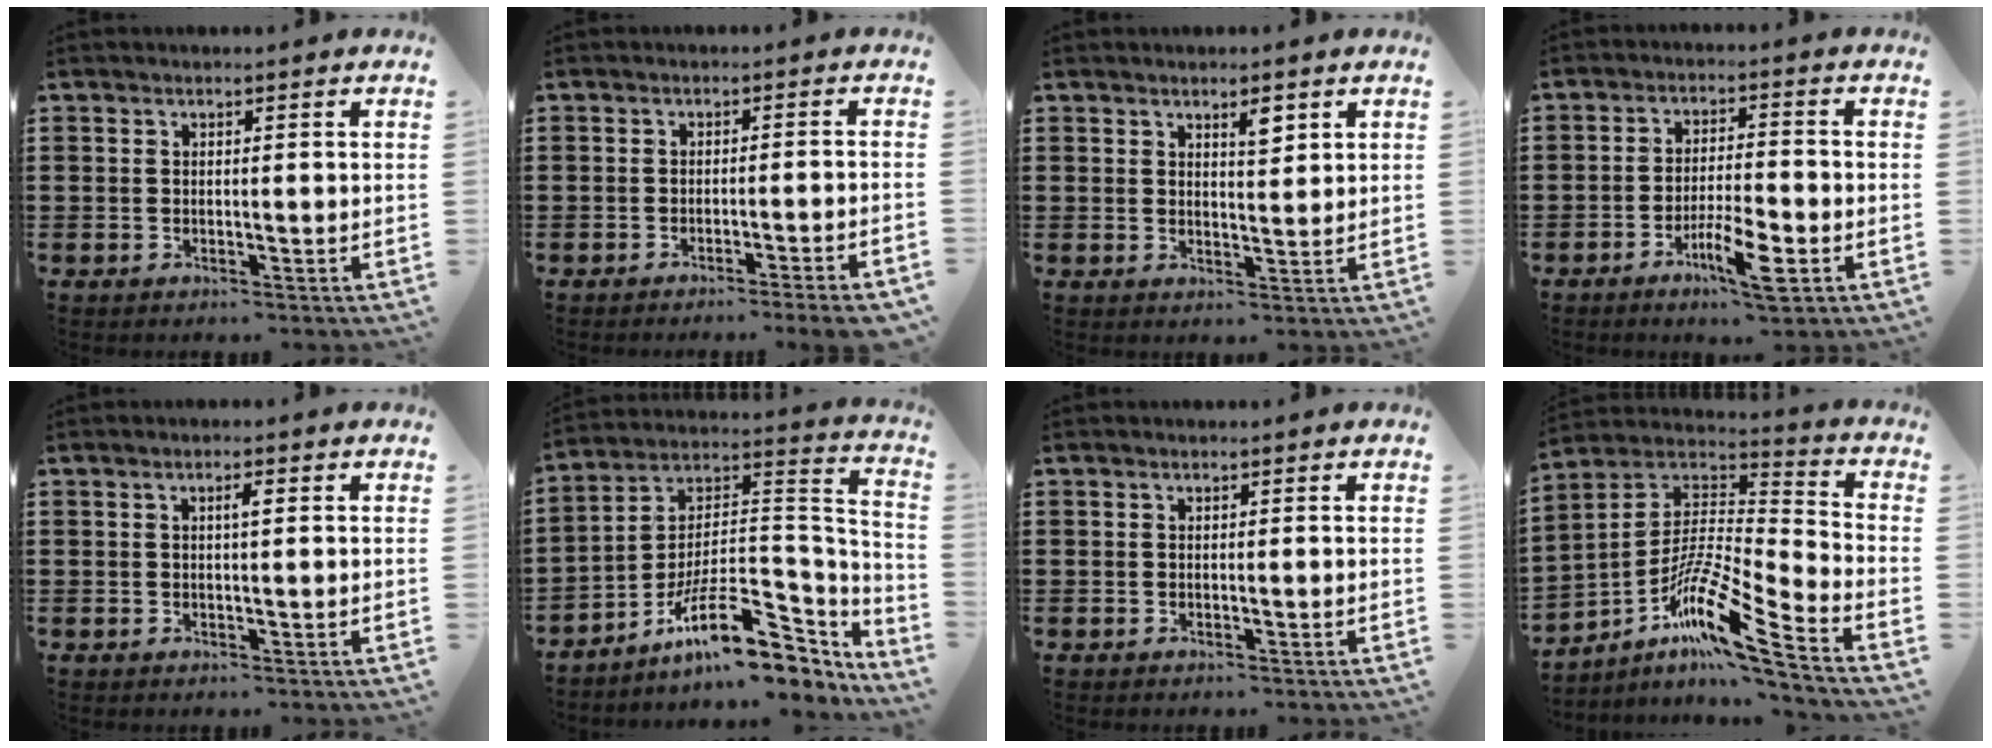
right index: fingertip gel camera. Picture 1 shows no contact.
{"total": 2.6, "force": [-2.1, -0.4, 1.5], "torque": [-0.023, -0.003, -0.042]}
{"total": 2.8, "force": [2.2, 1.4, 0.9], "torque": [-0.008, 0.001, 0.038]}
{"total": 7.3, "force": [-3.5, 1.6, 6.1], "torque": [-0.117, -0.004, -0.064]}
{"total": 1.6, "force": [0.4, 0.3, 1.5], "torque": [-0.028, 0.004, 0.004]}
{"total": 14.6, "force": [-8.7, 5.7, 10.2], "torque": [-0.157, 0.013, -0.149]}
{"total": 0.0}
{"total": 11.6, "force": [-7.5, 0.9, 8.8], "torque": [-0.181, -0.014, -0.153]}